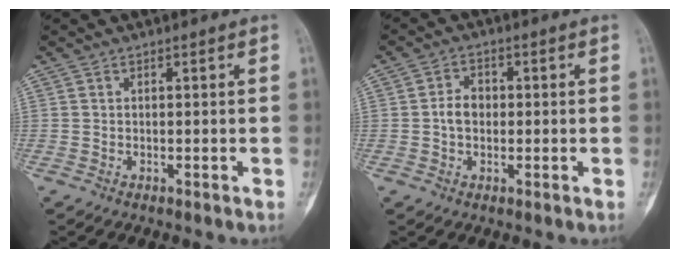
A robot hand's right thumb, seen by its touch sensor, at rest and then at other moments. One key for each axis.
{"total": 4.1, "fx": -0.1, "fy": 3.1, "fz": 2.7, "tx": -0.041, "ty": 0.012, "tz": -0.008}